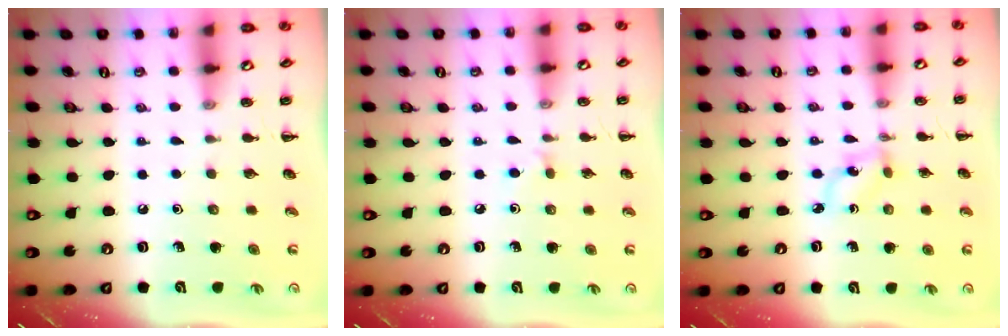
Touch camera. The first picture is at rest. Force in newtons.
{"total": 3.8, "press": 3.5, "slide": 1.5}
{"total": 1.8, "press": 1.7, "slide": 0.5}